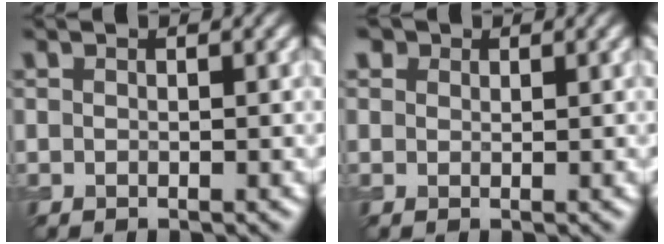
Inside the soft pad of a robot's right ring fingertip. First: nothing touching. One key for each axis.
{"total": 1.7, "fx": 1.1, "fy": 1.1, "fz": 0.5, "tx": -0.007, "ty": -0.002, "tz": 0.009}